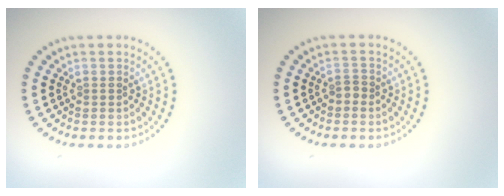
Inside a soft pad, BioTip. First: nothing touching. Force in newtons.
{"total": 0.9, "press": 0.6, "slide": 0.7}